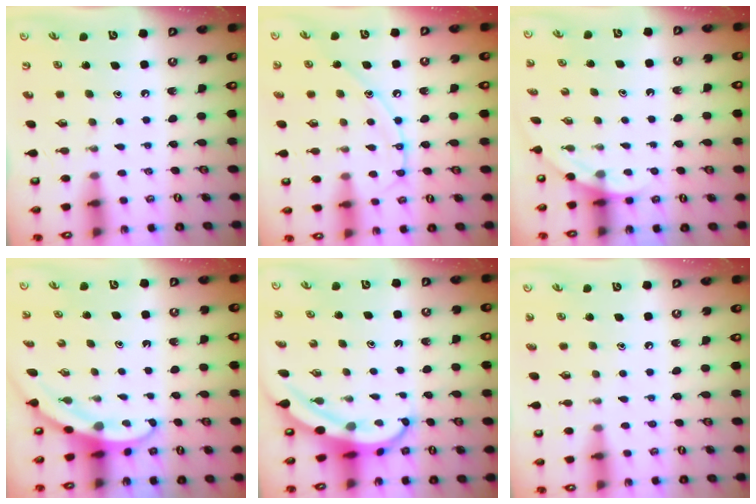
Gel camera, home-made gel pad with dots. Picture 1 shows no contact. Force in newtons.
{"total": 10.9, "press": 10.8, "slide": 0.9}
{"total": 2.2, "press": 2.2, "slide": 0.0}
{"total": 3.2, "press": 3.2, "slide": 0.2}
{"total": 5.2, "press": 5.2, "slide": 0.8}
{"total": 4.2, "press": 4.1, "slide": 0.9}